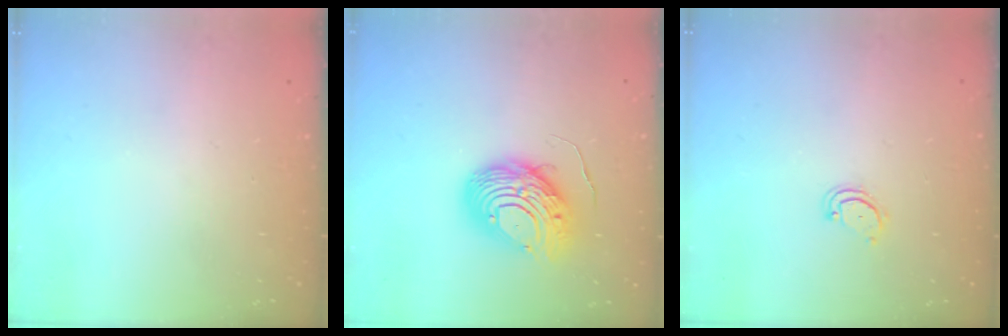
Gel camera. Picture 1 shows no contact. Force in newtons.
{"total": 12.1, "press": 12.1, "slide": 1.4}
{"total": 3.3, "press": 3.3, "slide": 0.2}